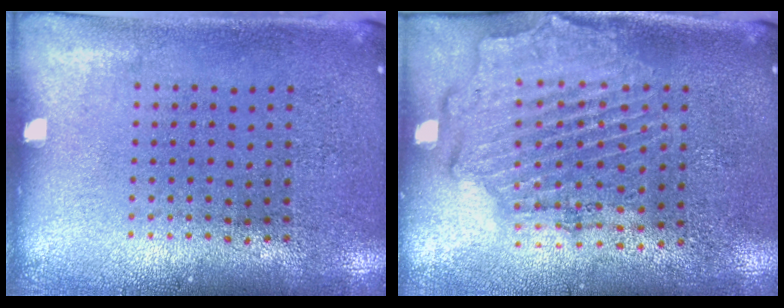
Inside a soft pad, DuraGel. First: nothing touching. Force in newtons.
{"total": 1.9, "press": 1.7, "slide": 0.8}